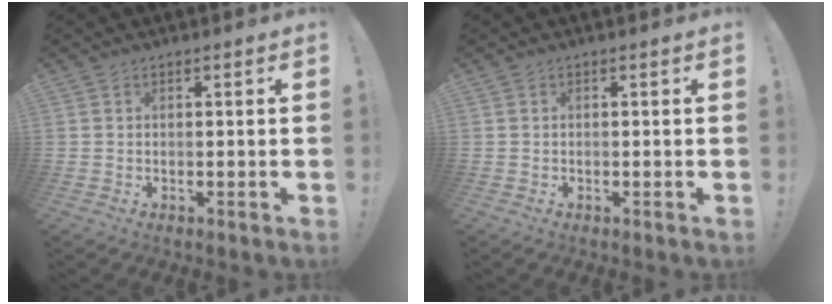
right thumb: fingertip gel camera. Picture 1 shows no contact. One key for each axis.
{"total": 0.0}